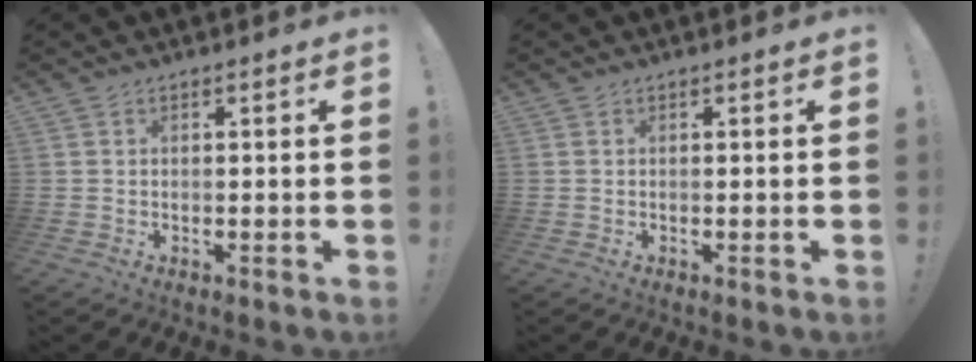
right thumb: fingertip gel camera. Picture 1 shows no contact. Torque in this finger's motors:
{"motor_torque": [0.00, 0.00, -0.01, 0.00, 0.02]}